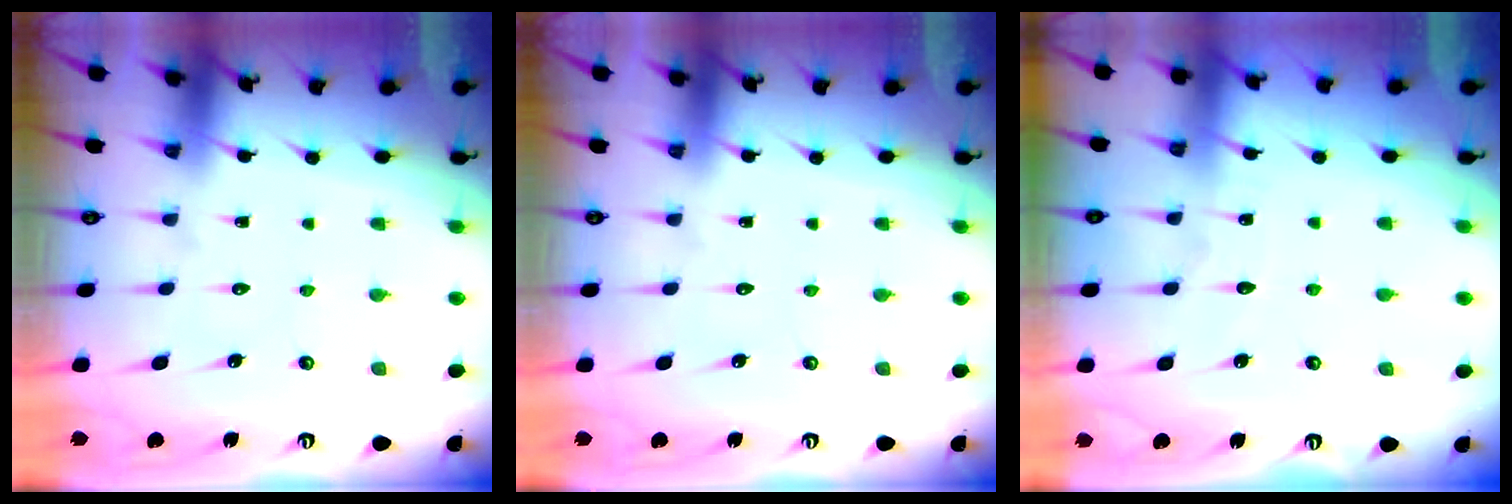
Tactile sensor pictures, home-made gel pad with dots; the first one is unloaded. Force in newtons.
{"total": 0.0}
{"total": 3.0, "press": 2.9, "slide": 0.3}